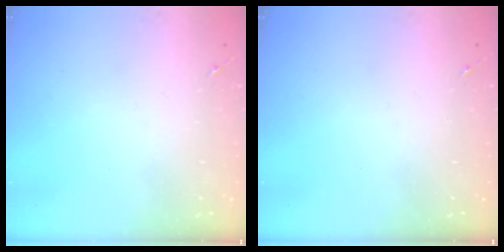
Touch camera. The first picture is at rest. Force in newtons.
{"total": 0.0}